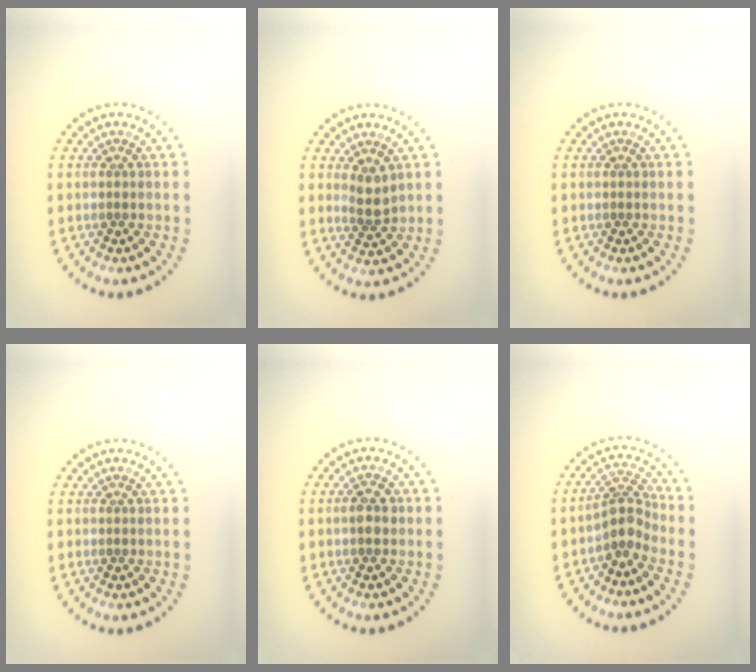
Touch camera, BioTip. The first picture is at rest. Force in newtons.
{"total": 2.1, "press": 1.8, "slide": 1.1}
{"total": 0.0}
{"total": 0.0}
{"total": 1.8, "press": 1.8, "slide": 0.1}
{"total": 2.8, "press": 2.1, "slide": 1.8}